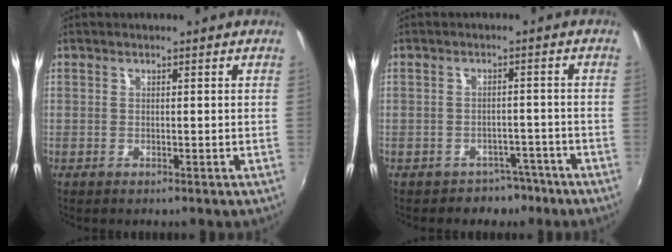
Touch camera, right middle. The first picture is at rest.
{"total": 4.7, "force": [-3.4, 3.2, 0.5], "torque": [-0.010, 0.015, -0.043]}